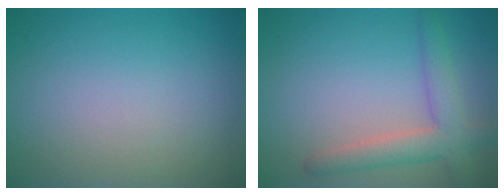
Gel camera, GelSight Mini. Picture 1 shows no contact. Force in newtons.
{"total": 4.0, "press": 4.0, "slide": 0.3}